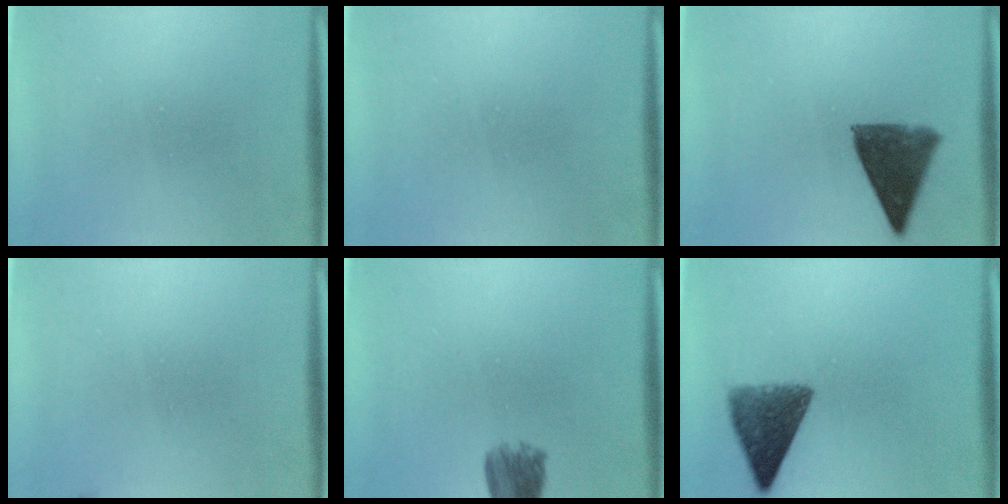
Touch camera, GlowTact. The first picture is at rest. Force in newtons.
{"total": 1.6}
{"total": 10.5}
{"total": 0.9}
{"total": 4.2}
{"total": 7.7}